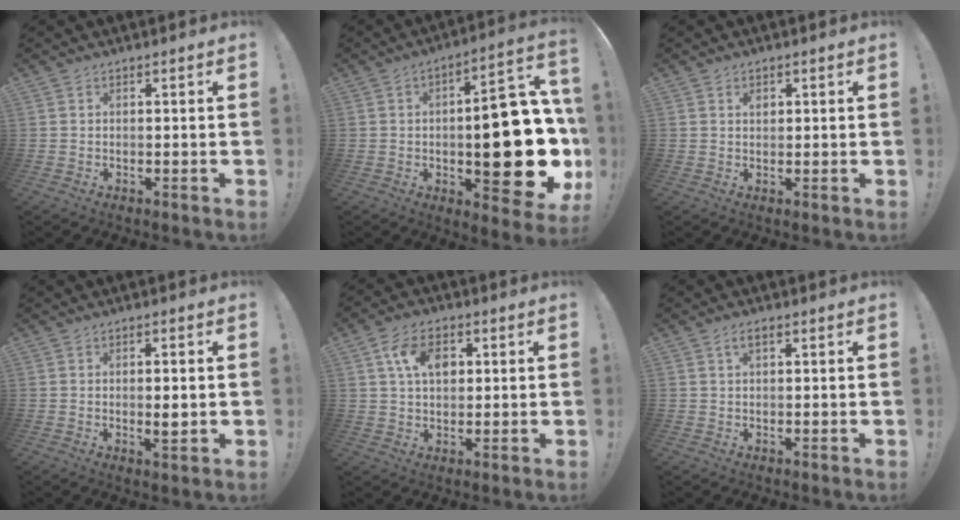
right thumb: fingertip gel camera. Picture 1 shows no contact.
{"total": 23.0, "force": [-2.5, 9.1, 21.0], "torque": [-0.268, 0.005, -0.026]}
{"total": 1.4, "force": [0.7, 1.0, 0.7], "torque": [-0.013, 0.001, 0.013]}
{"total": 3.4, "force": [-0.1, 0.8, 3.3], "torque": [-0.042, -0.003, -0.004]}
{"total": 9.7, "force": [3.1, 6.5, 6.5], "torque": [-0.105, 0.006, 0.058]}
{"total": 2.7, "force": [1.0, 1.2, 2.2], "torque": [-0.037, 0.002, 0.016]}